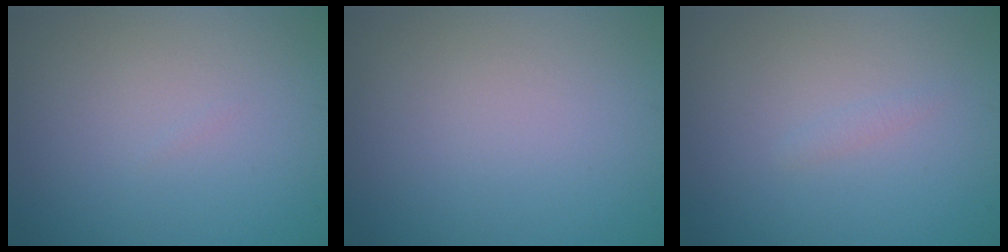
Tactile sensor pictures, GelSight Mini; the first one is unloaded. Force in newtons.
{"total": 0.0}
{"total": 0.5, "press": 0.5, "slide": 0.1}